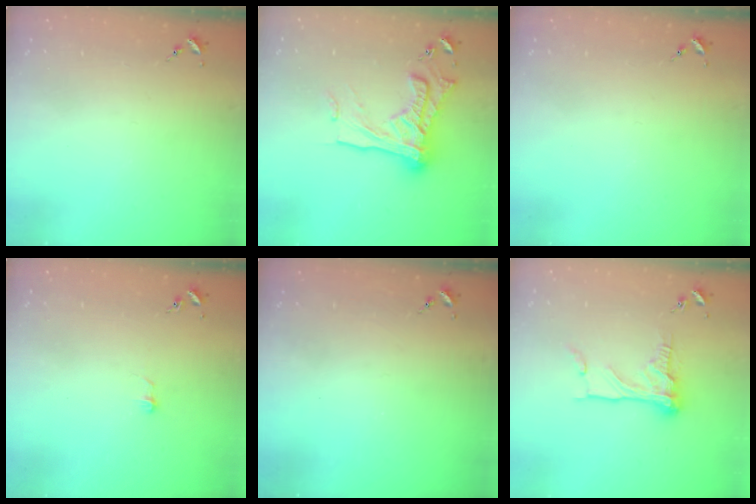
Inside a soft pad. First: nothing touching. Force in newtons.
{"total": 20.7, "press": 20.6, "slide": 2.0}
{"total": 0.0}
{"total": 3.5, "press": 3.5, "slide": 0.3}
{"total": 0.0}
{"total": 13.2, "press": 13.2, "slide": 1.4}